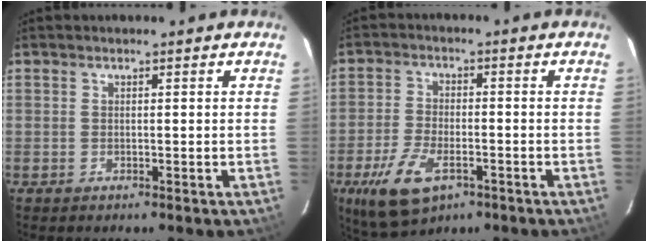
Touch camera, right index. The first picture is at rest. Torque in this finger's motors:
{"motor_torque": [1.21, -0.63, 0.24, 0.05]}